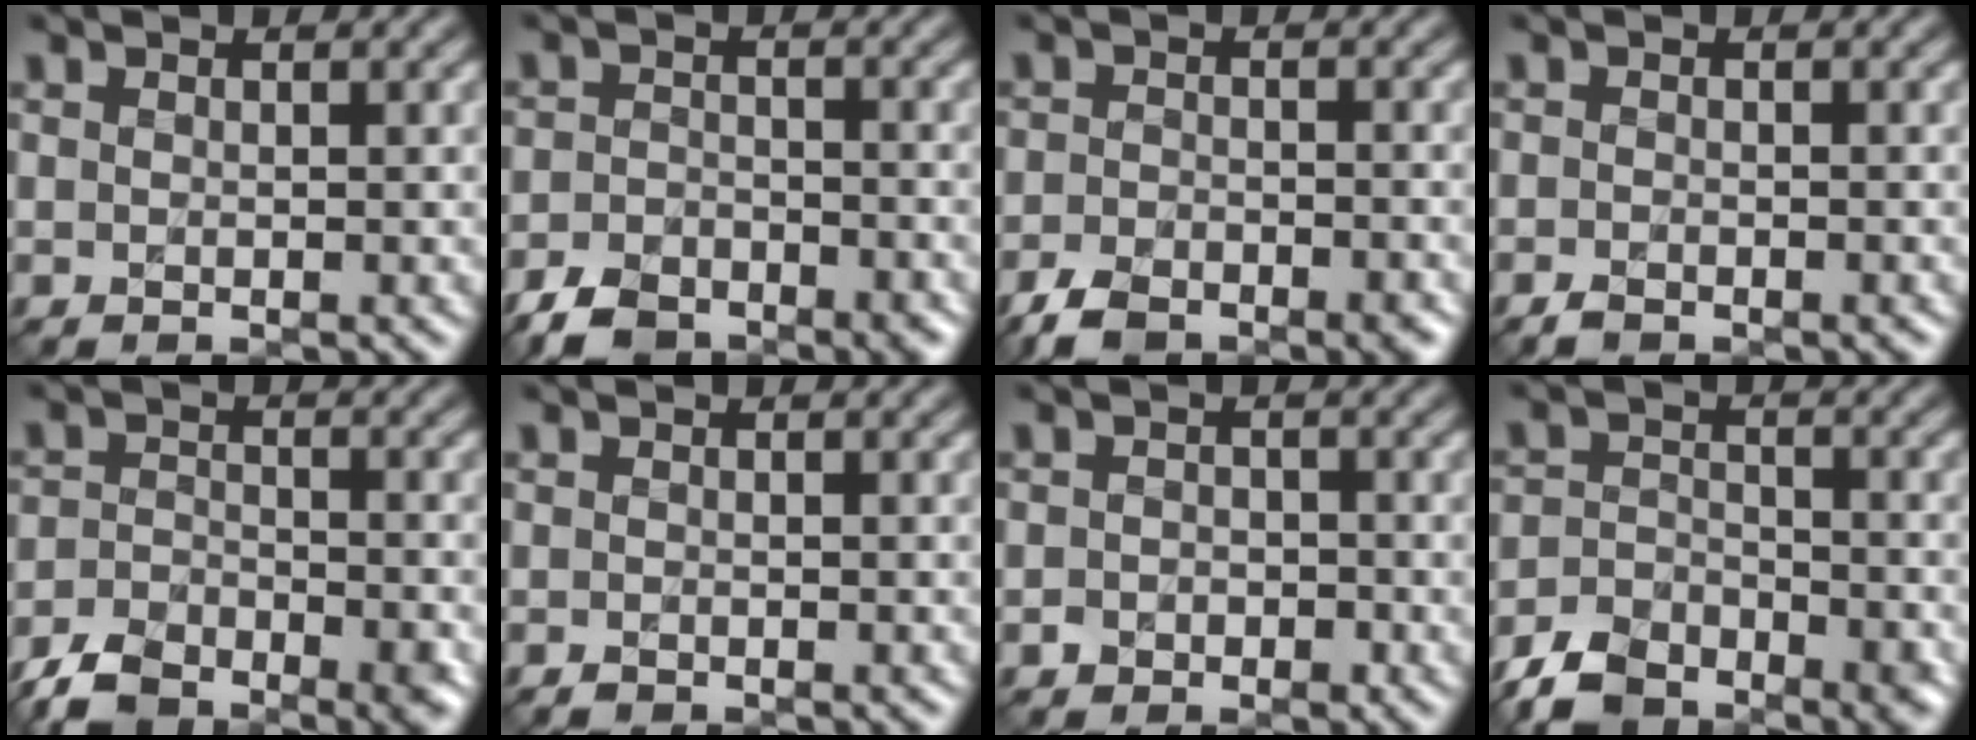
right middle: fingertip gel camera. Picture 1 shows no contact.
{"total": 5.6, "force": [-4.3, 2.6, 2.4], "torque": [-0.034, -0.014, -0.075]}
{"total": 6.0, "force": [-4.5, 2.5, 3.0], "torque": [-0.044, -0.018, -0.076]}
{"total": 1.4, "force": [-1.1, 0.6, 0.7], "torque": [-0.010, -0.002, -0.021]}
{"total": 6.9, "force": [-5.4, 2.7, 3.3], "torque": [-0.054, -0.019, -0.097]}
{"total": 0.7, "force": [-0.6, 0.3, 0.4], "torque": [-0.004, -0.003, -0.009]}
{"total": 1.6, "force": [-0.7, 1.2, 0.6], "torque": [-0.003, -0.001, -0.015]}
{"total": 6.6, "force": [-5.3, 2.9, 2.6], "torque": [-0.040, -0.017, -0.094]}